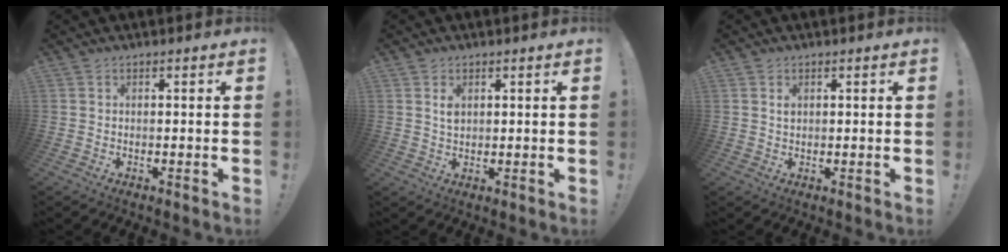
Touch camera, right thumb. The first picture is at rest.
{"total": 2.5, "force": [1.0, 1.6, 1.7], "torque": [-0.013, -0.008, 0.012]}
{"total": 1.0, "force": [0.5, 0.6, 0.5], "torque": [-0.003, -0.003, 0.009]}